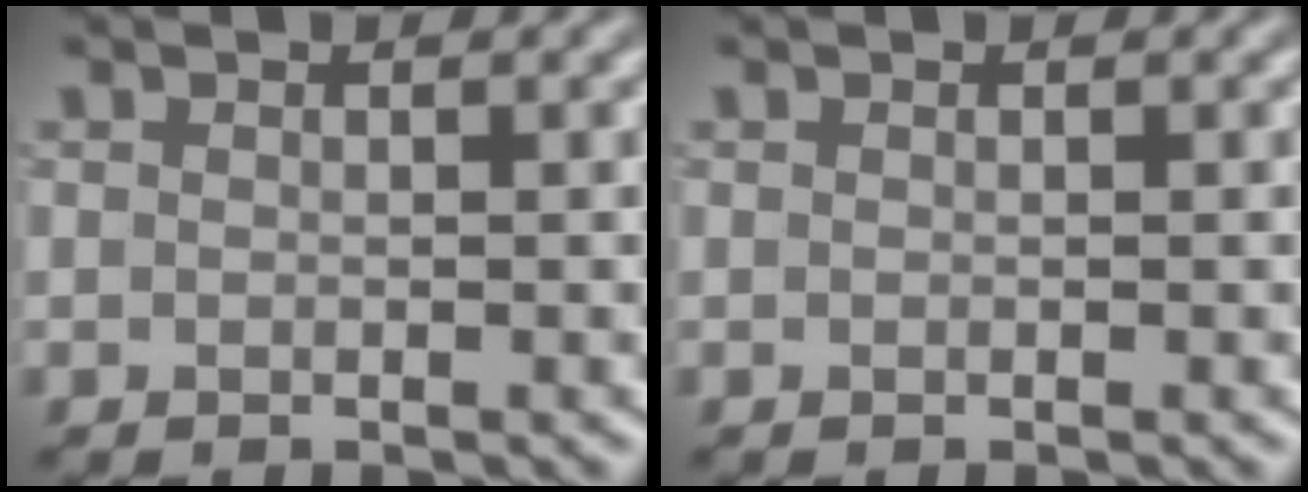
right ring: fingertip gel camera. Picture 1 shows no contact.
{"total": 0.0}